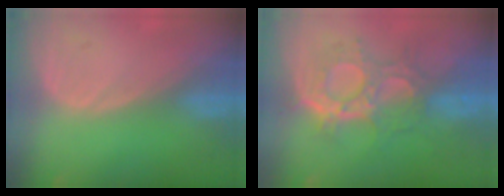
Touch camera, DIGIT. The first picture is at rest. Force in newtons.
{"total": 9.4, "press": 9.4, "slide": 0.6}